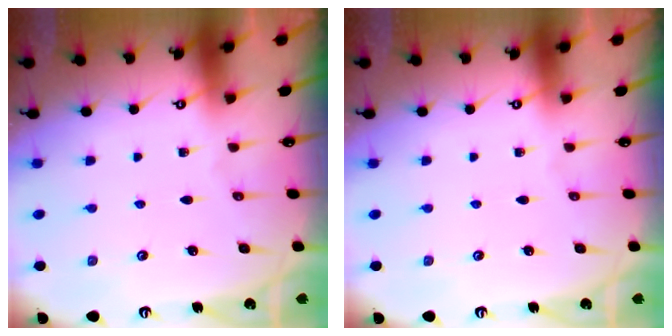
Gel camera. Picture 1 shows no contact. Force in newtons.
{"total": 0.0}